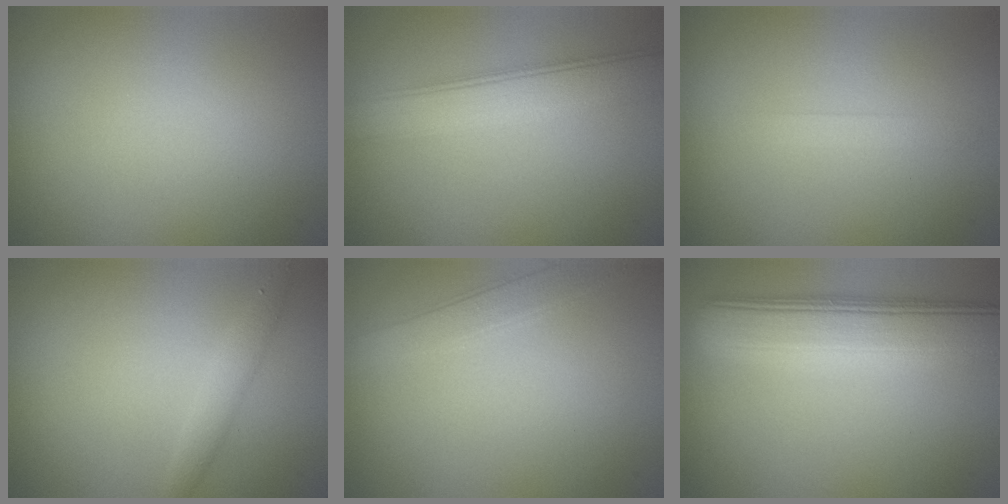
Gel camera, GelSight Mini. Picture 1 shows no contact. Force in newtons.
{"total": 4.9, "press": 4.9, "slide": 0.1}
{"total": 1.1, "press": 1.0, "slide": 0.1}
{"total": 1.5, "press": 1.5, "slide": 0.1}
{"total": 2.7, "press": 2.7, "slide": 0.1}
{"total": 8.0, "press": 7.9, "slide": 0.8}